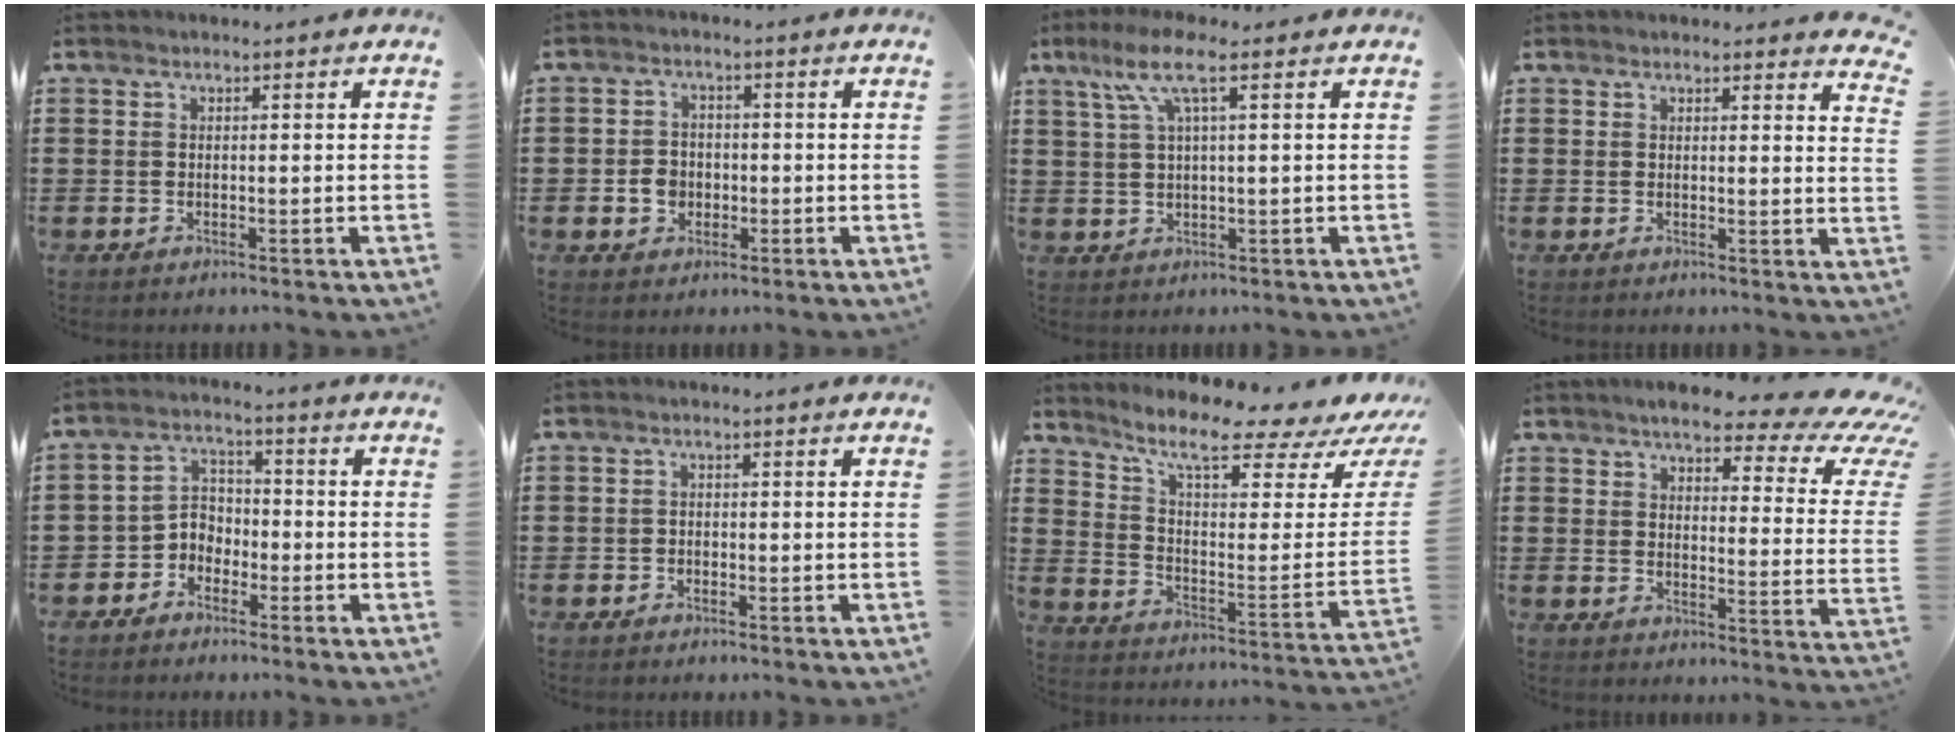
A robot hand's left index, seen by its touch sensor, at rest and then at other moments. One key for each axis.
{"total": 3.2, "fx": -0.8, "fy": 2.7, "fz": 1.4, "tx": -0.035, "ty": 0.003, "tz": -0.017}
{"total": 6.4, "fx": 2.5, "fy": 0.9, "fz": 5.9, "tx": -0.127, "ty": 0.002, "tz": 0.038}
{"total": 2.1, "fx": 2.0, "fy": 0.1, "fz": 0.6, "tx": -0.001, "ty": -0.011, "tz": 0.036}
{"total": 3.9, "fx": -3.0, "fy": 2.5, "fz": 0.5, "tx": -0.021, "ty": 0.007, "tz": -0.066}
{"total": 0.9, "fx": -0.7, "fy": 0.6, "fz": 0.1, "tx": -0.005, "ty": 0.002, "tz": -0.017}
{"total": 10.1, "fx": 7.4, "fy": 1.9, "fz": 6.5, "tx": -0.132, "ty": -0.050, "tz": 0.122}
{"total": 7.8, "fx": 6.1, "fy": 1.6, "fz": 4.6, "tx": -0.088, "ty": -0.035, "tz": 0.100}